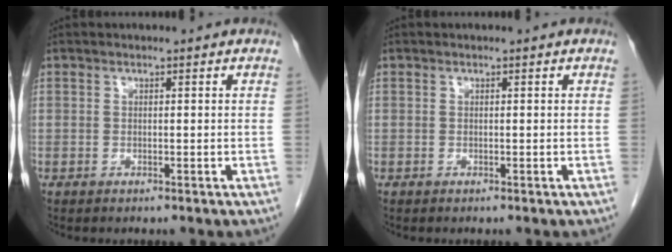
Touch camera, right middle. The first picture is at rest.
{"total": 0.0}